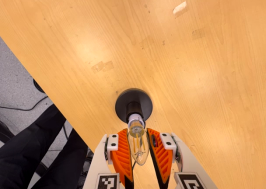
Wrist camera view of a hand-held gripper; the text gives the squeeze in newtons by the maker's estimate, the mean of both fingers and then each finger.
{"total": 9.9, "left": 9.3, "right": 10.5}